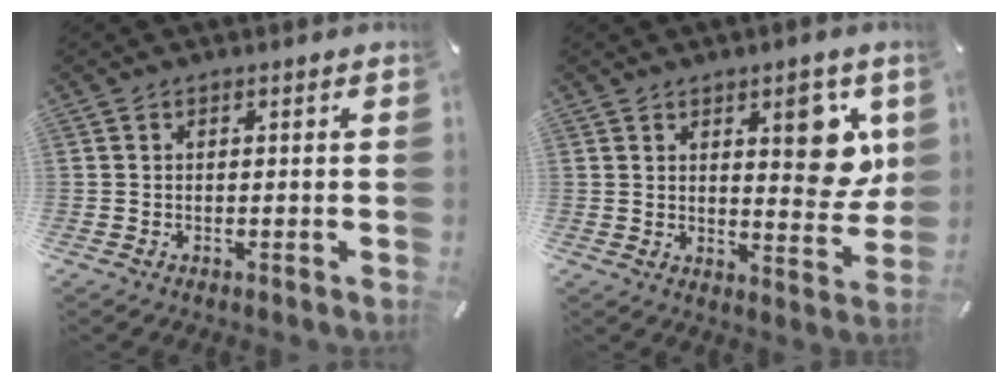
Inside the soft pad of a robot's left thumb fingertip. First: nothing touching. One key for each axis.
{"total": 11.5, "fx": 4.8, "fy": 4.9, "fz": 9.3, "tx": -0.102, "ty": -0.028, "tz": 0.073}